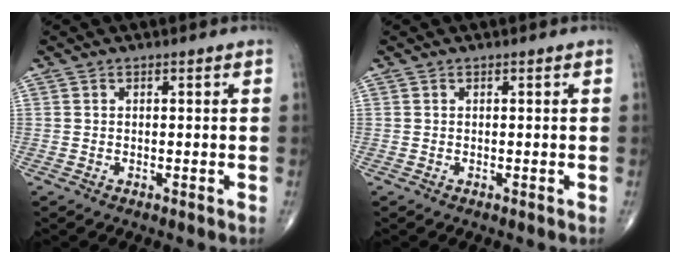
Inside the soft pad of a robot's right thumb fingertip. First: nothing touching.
{"total": 0.0}